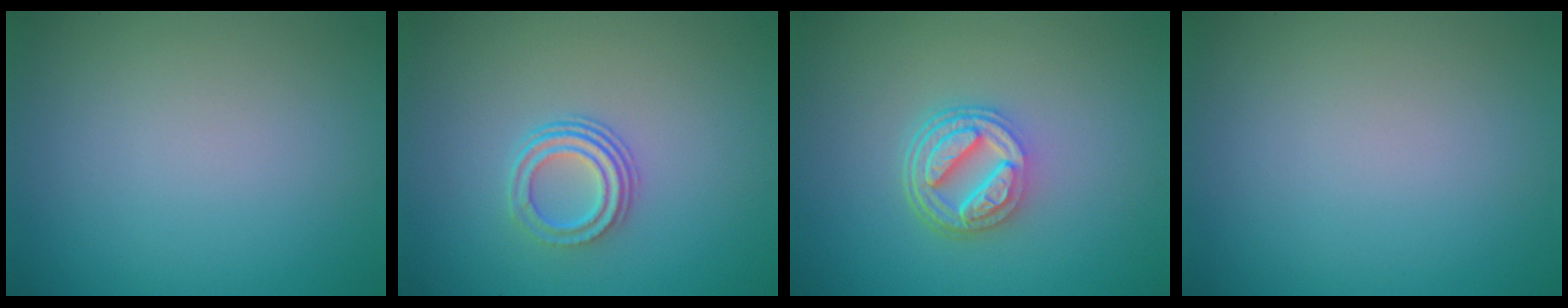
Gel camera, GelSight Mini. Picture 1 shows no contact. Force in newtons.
{"total": 3.0, "press": 2.2, "slide": 2.0}
{"total": 5.2, "press": 3.7, "slide": 3.6}
{"total": 0.0}